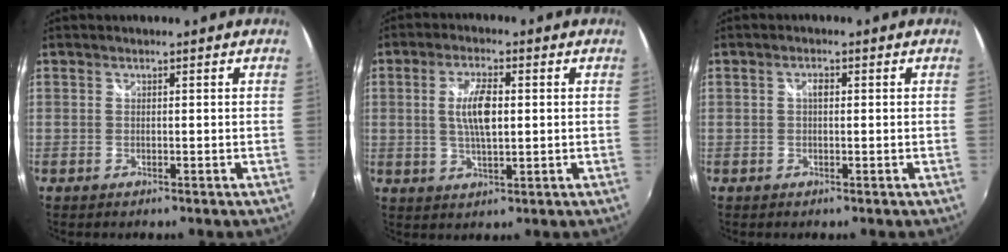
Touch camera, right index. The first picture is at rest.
{"total": 6.8, "force": [0.8, 2.2, 6.3], "torque": [-0.122, 0.002, 0.015]}
{"total": 1.4, "force": [0.2, 0.7, 1.2], "torque": [-0.021, 0.005, 0.000]}